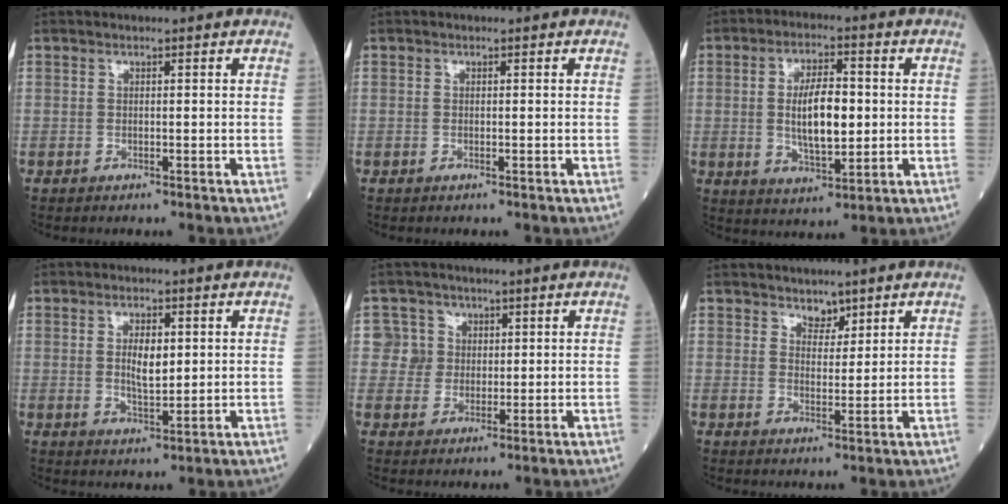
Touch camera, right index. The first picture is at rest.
{"total": 0.0}
{"total": 9.2, "force": [0.2, 3.4, 8.5], "torque": [-0.160, 0.001, 0.005]}
{"total": 4.6, "force": [0.8, 1.8, 4.2], "torque": [-0.075, -0.003, 0.016]}
{"total": 4.4, "force": [1.2, 4.2, -0.2], "torque": [0.015, 0.010, 0.022]}
{"total": 2.6, "force": [2.1, 1.3, 0.6], "torque": [-0.003, -0.005, 0.033]}